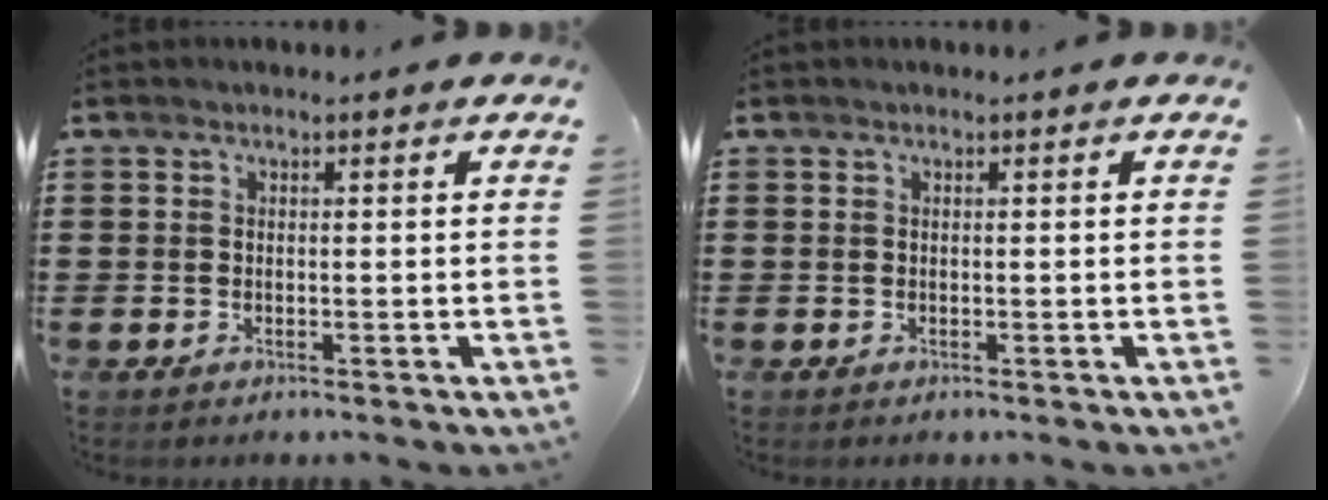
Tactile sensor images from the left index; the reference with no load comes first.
{"total": 0.0}